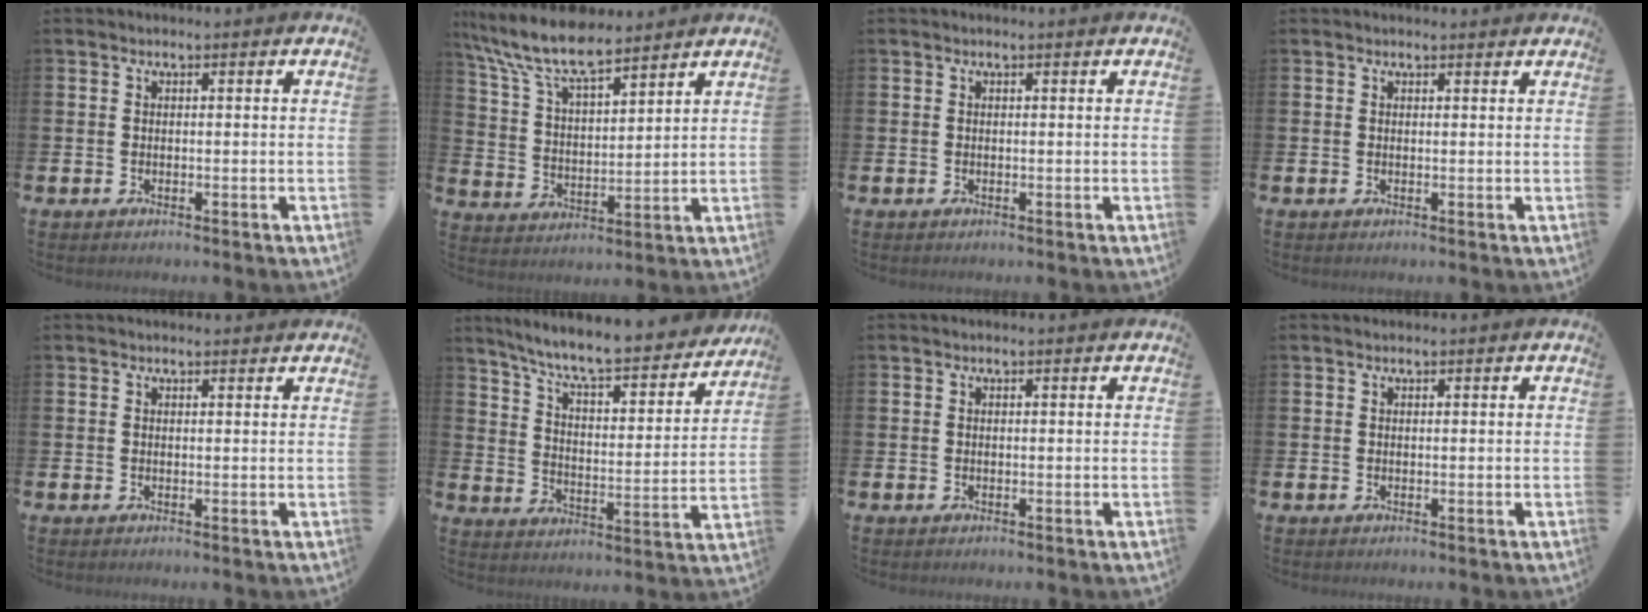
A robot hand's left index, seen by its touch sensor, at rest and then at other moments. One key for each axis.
{"total": 9.7, "fx": 8.4, "fy": 2.3, "fz": 4.2, "tx": -0.118, "ty": -0.037, "tz": 0.151}
{"total": 0.0}
{"total": 0.7, "fx": 0.7, "fy": 0.1, "fz": 0.1, "tx": 0.006, "ty": -0.002, "tz": 0.011}
{"total": 0.8, "fx": 0.8, "fy": 0.1, "fz": 0.2, "tx": 0.005, "ty": -0.001, "tz": 0.013}
{"total": 8.8, "fx": 8.1, "fy": 1.0, "fz": 3.3, "tx": -0.094, "ty": -0.060, "tz": 0.135}
{"total": 0.0}
{"total": 0.0}